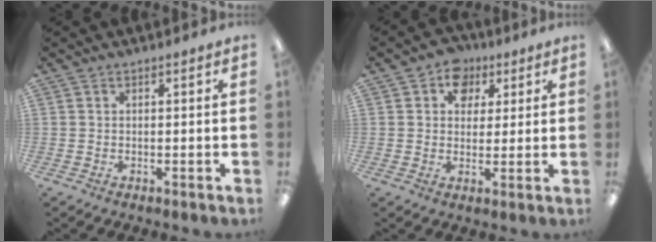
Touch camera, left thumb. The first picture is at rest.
{"total": 6.9, "force": [3.0, 5.6, 2.6], "torque": [-0.030, -0.006, 0.049]}